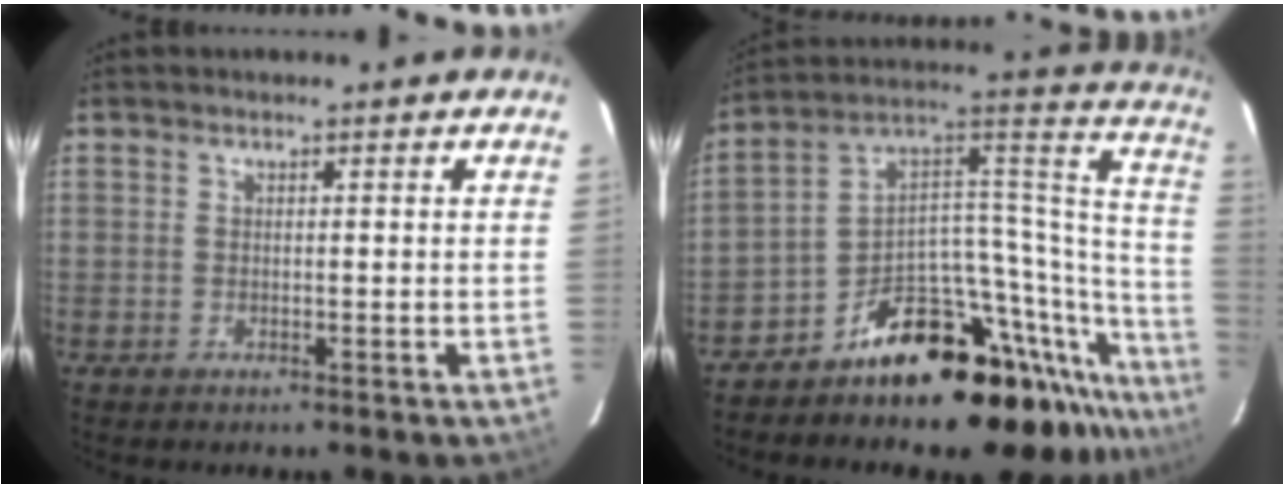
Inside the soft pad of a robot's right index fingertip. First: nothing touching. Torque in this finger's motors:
{"motor_torque": [1.13, -1.01, 0.24, 0.00]}